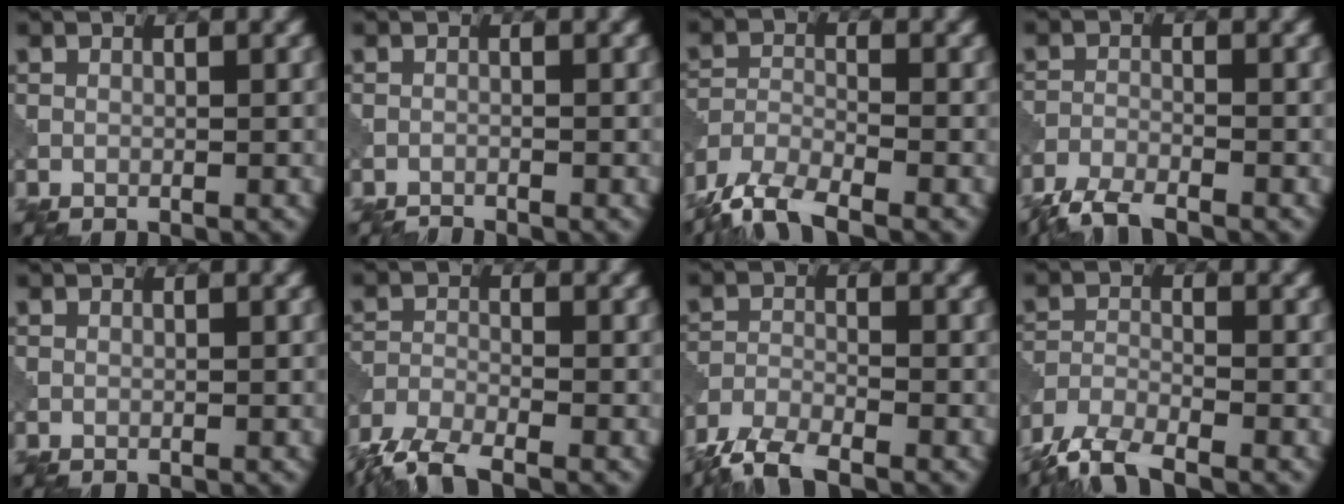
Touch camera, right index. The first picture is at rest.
{"total": 1.0, "force": [-1.0, 0.0, 0.0], "torque": [0.004, -0.001, -0.023]}
{"total": 6.1, "force": [-4.9, 1.7, 3.3], "torque": [-0.064, -0.011, -0.102]}
{"total": 4.0, "force": [-3.6, 0.7, 1.6], "torque": [-0.033, -0.008, -0.080]}
{"total": 0.0}
{"total": 5.5, "force": [-4.6, 1.3, 2.8], "torque": [-0.057, -0.012, -0.100]}
{"total": 5.0, "force": [-4.2, 1.1, 2.4], "torque": [-0.044, -0.009, -0.091]}
{"total": 5.5, "force": [-4.5, 1.3, 2.8], "torque": [-0.055, -0.010, -0.096]}